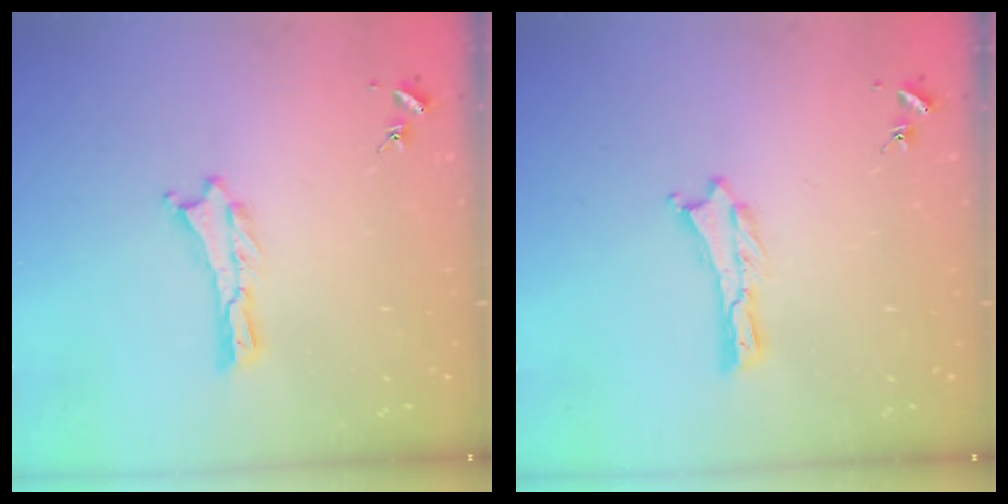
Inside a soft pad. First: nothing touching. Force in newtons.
{"total": 0.0}